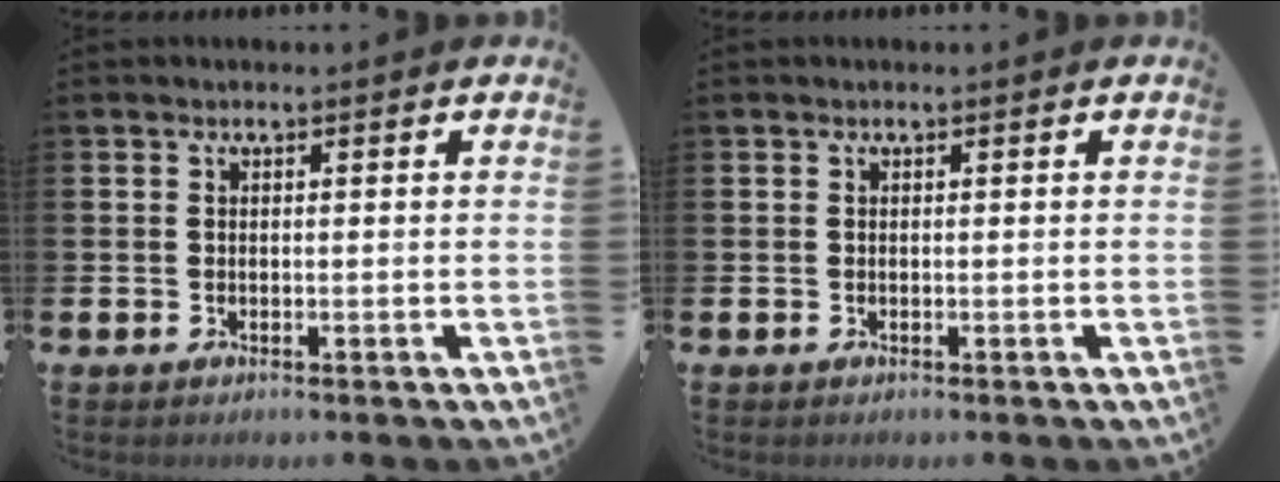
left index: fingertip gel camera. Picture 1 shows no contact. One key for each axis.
{"total": 0.0}